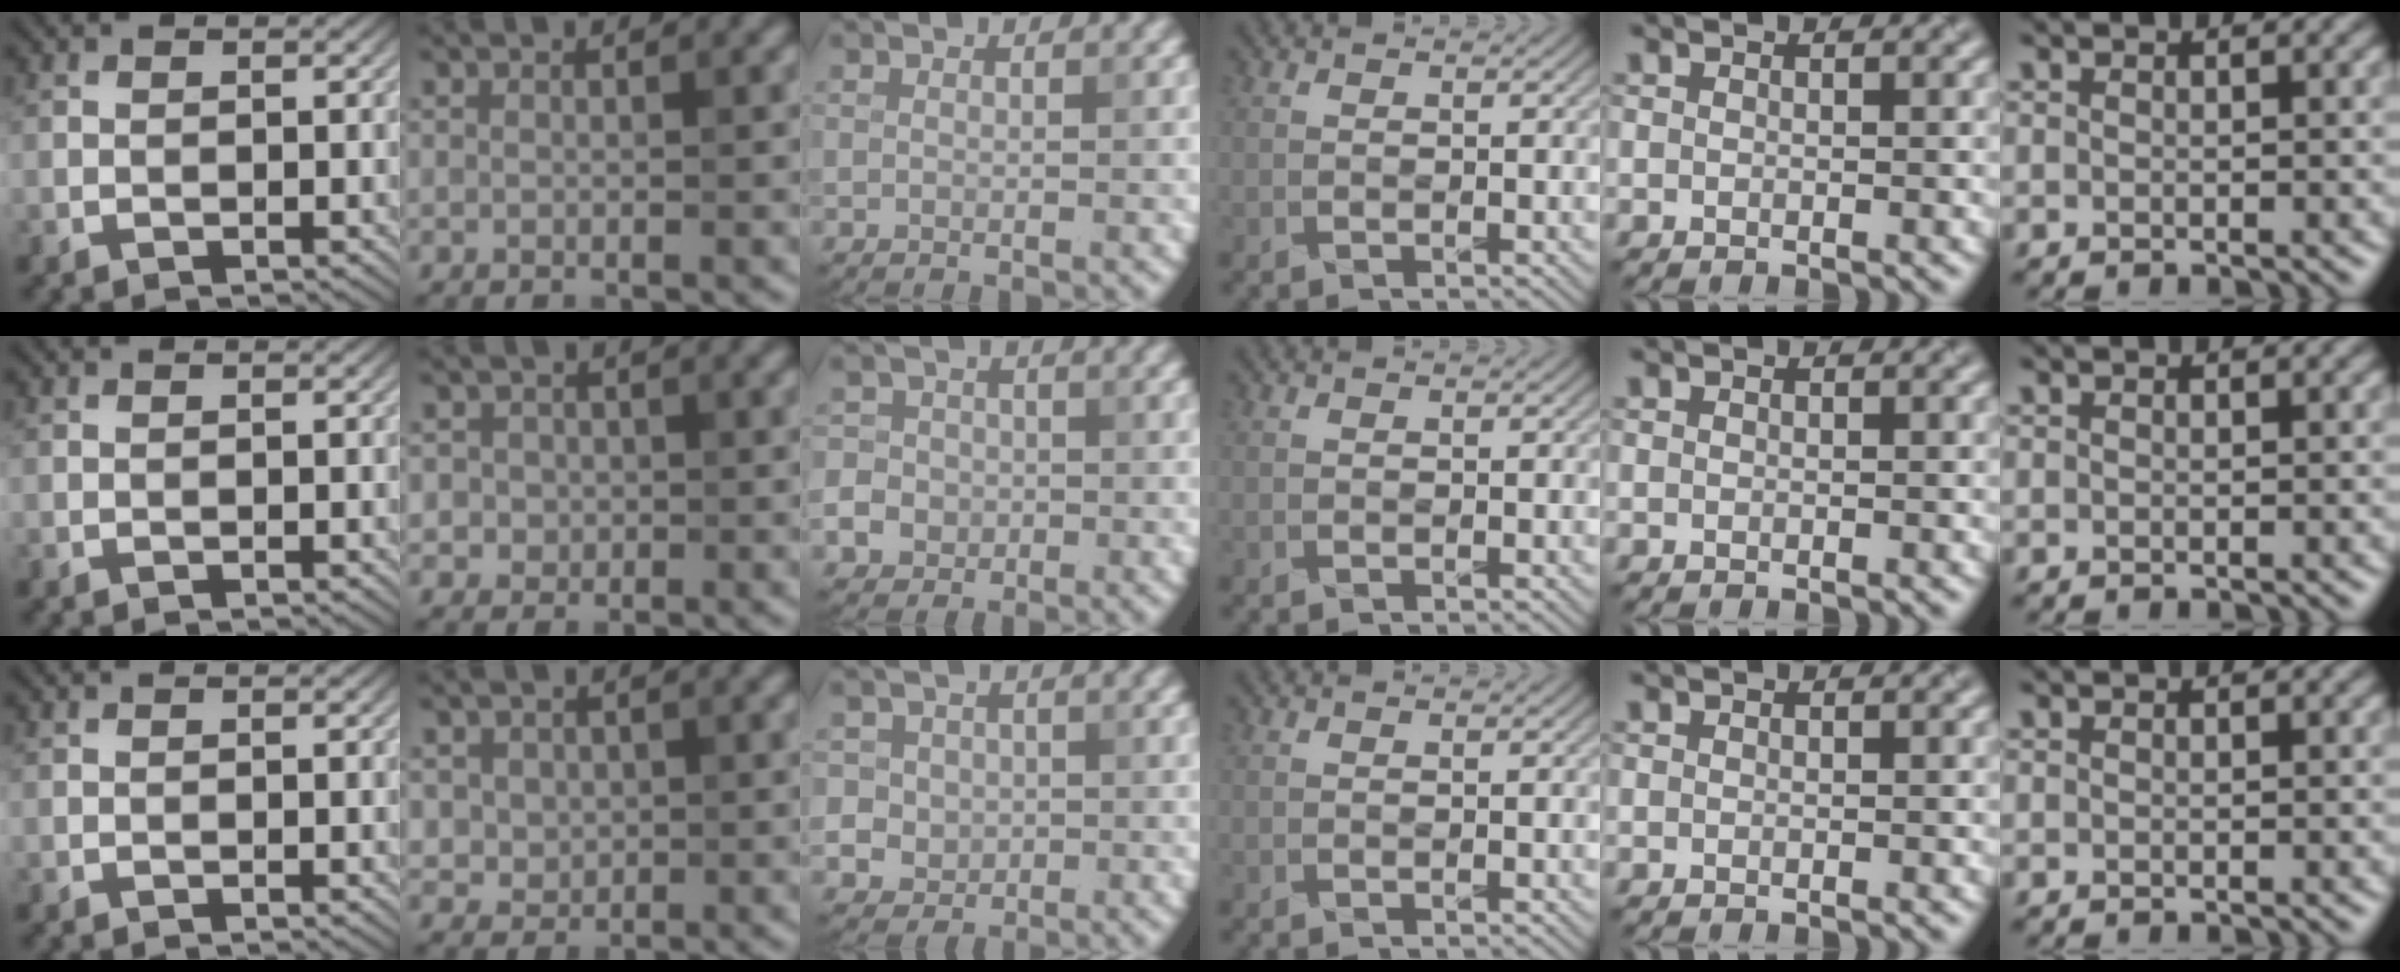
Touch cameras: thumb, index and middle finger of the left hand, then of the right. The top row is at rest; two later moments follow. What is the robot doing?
{"motion": "fold", "object": "cloth"}